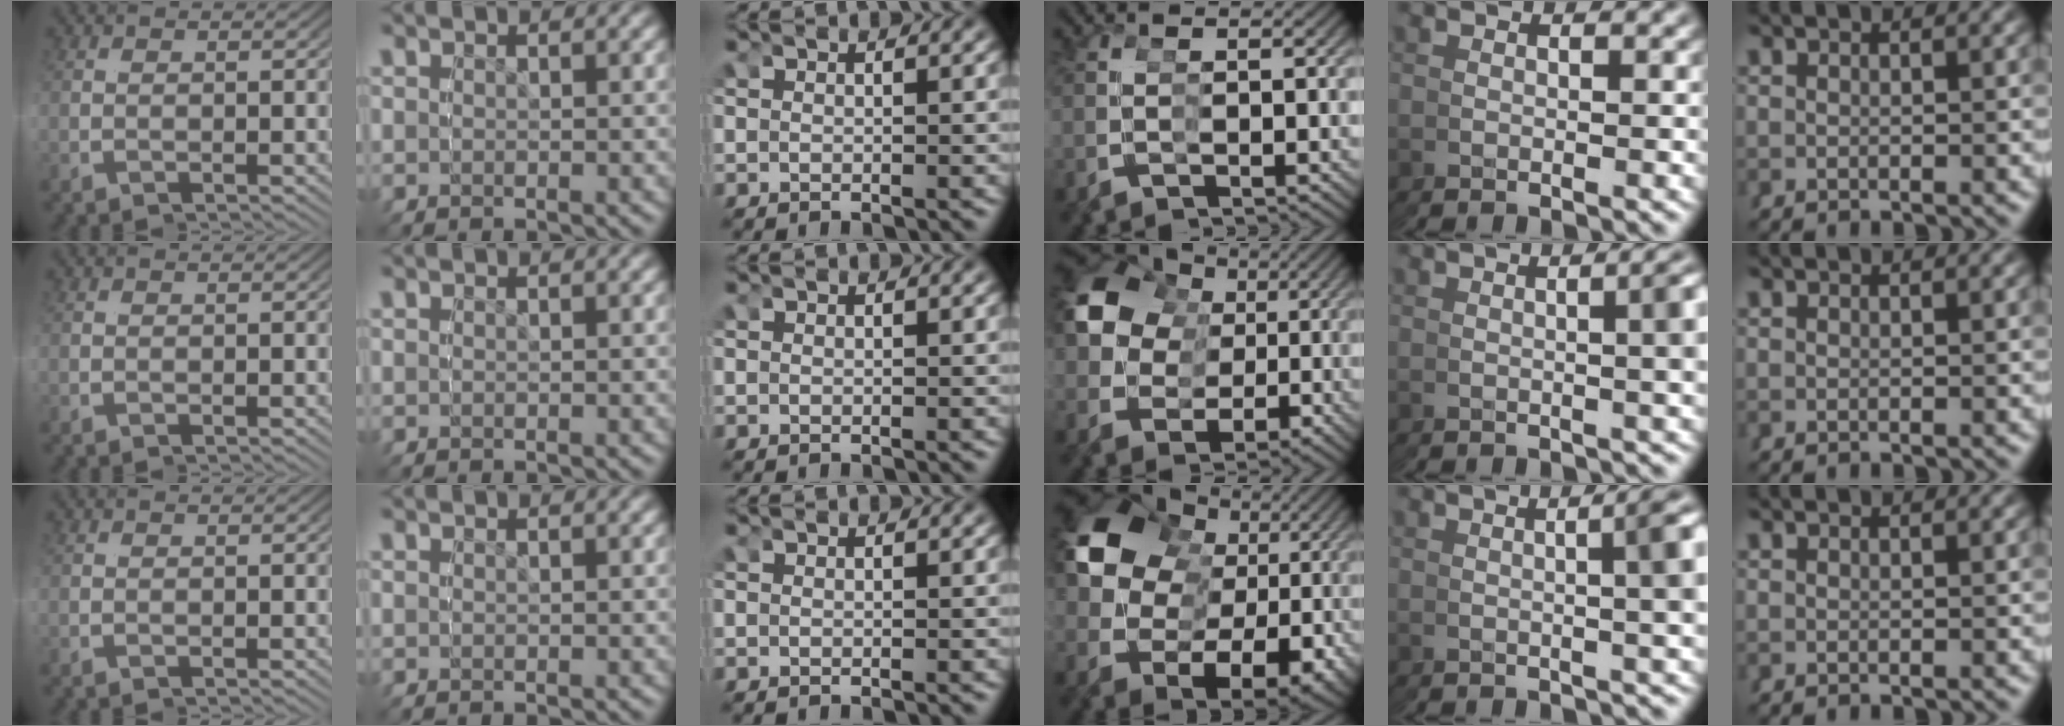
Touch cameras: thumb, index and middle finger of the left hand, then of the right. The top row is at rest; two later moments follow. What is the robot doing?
{"motion": "grasp_and_lifting", "object": "glue stick"}